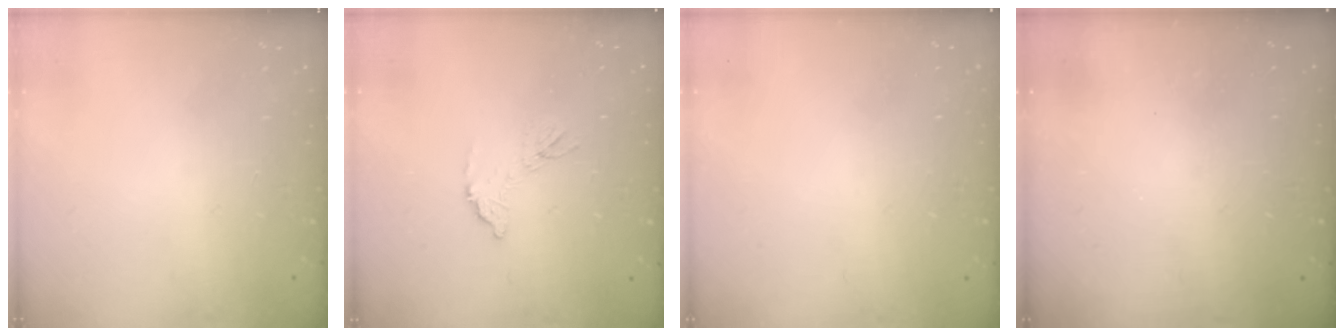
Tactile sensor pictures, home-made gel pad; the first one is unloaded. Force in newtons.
{"total": 7.2, "press": 7.2, "slide": 0.5}
{"total": 3.2, "press": 3.2, "slide": 0.1}
{"total": 3.2, "press": 3.2, "slide": 0.1}